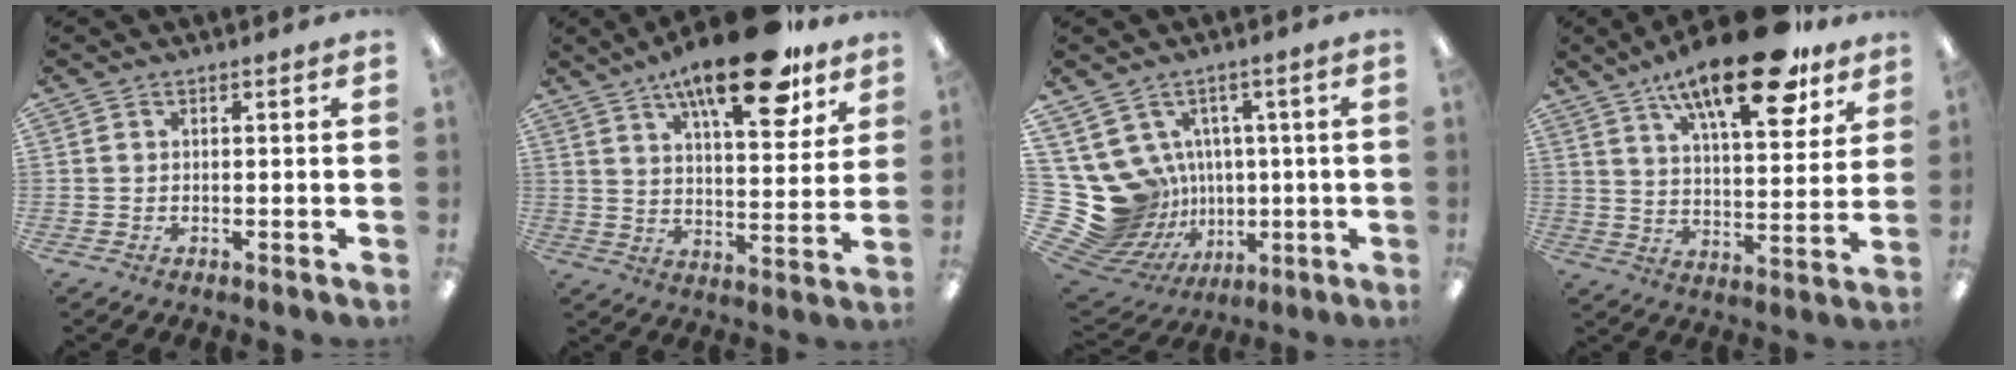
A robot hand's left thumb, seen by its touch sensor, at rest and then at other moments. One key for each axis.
{"total": 20.4, "fx": 13.5, "fy": 6.7, "fz": 13.8, "tx": -0.213, "ty": -0.069, "tz": 0.216}
{"total": 15.5, "fx": 0.9, "fy": 14.7, "fz": 5.0, "tx": -0.144, "ty": -0.027, "tz": 0.056}
{"total": 21.3, "fx": 14.1, "fy": 6.9, "fz": 14.5, "tx": -0.226, "ty": -0.075, "tz": 0.227}